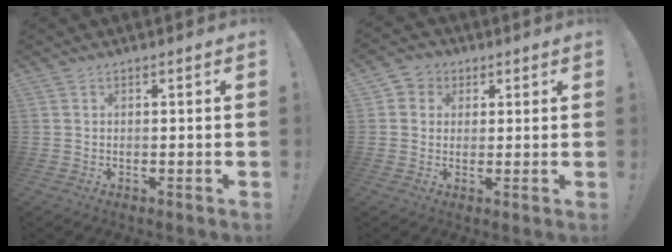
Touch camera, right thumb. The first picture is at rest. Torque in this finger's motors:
{"motor_torque": [-0.16, 0.10, -0.22, 0.30, 0.13]}